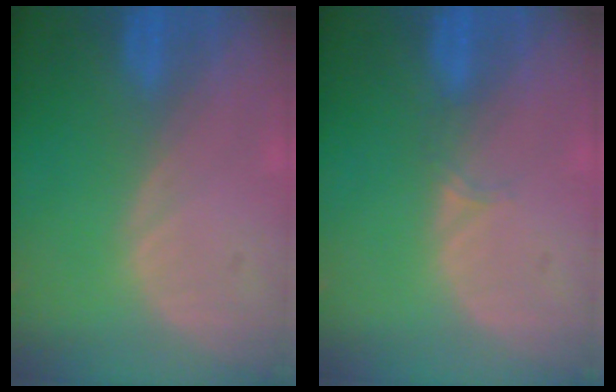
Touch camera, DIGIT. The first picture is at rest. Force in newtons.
{"total": 1.3, "press": 1.0, "slide": 0.9}